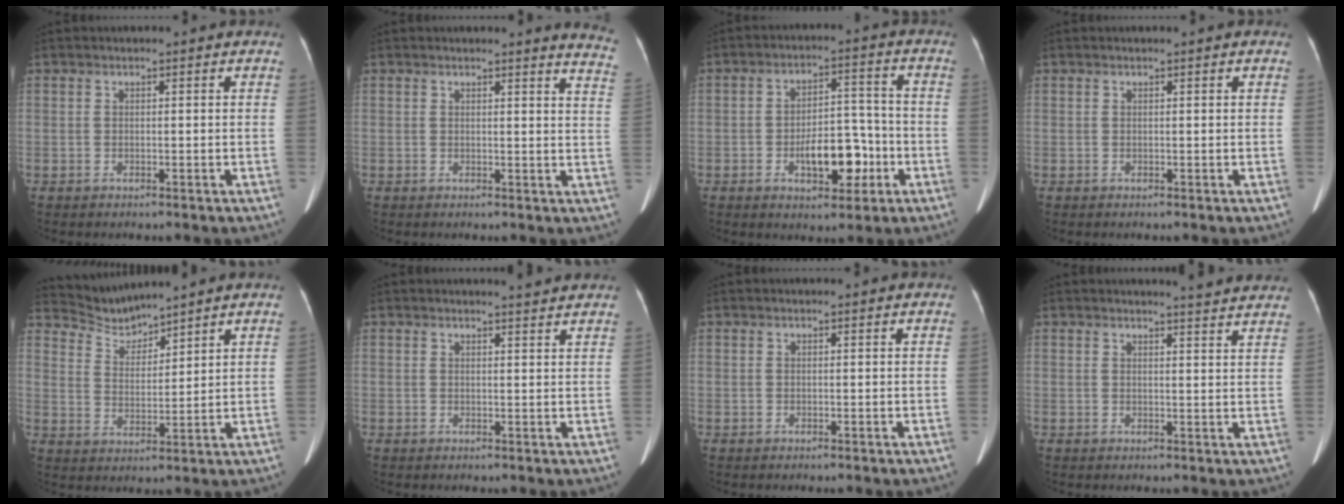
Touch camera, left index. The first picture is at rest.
{"total": 6.7, "force": [6.5, -0.3, 1.3], "torque": [-0.006, -0.062, 0.037]}
{"total": 8.9, "force": [-3.5, 4.2, 7.0], "torque": [-0.110, 0.019, -0.054]}
{"total": 0.0}
{"total": 4.8, "force": [4.7, -0.2, -0.5], "torque": [0.004, 0.001, 0.101]}
{"total": 2.5, "force": [2.3, -0.5, 0.5], "torque": [-0.013, -0.008, 0.027]}
{"total": 0.0}
{"total": 5.9, "force": [5.7, -0.4, 1.6], "torque": [-0.024, -0.006, 0.049]}